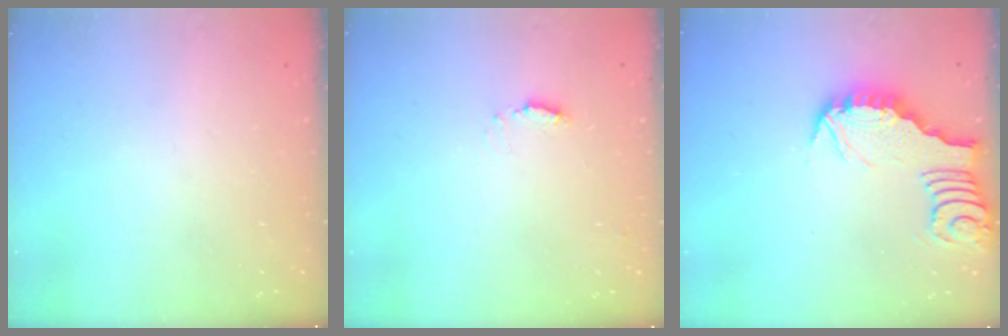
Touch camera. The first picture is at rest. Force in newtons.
{"total": 4.7, "press": 4.7, "slide": 0.6}
{"total": 3.2, "press": 3.2, "slide": 0.4}